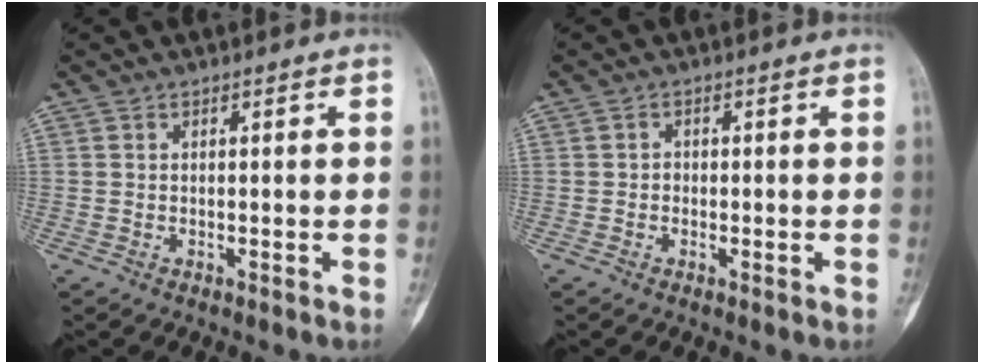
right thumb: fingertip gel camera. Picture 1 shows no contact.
{"total": 1.1, "force": [-0.3, 0.8, 0.6], "torque": [-0.001, 0.003, -0.007]}